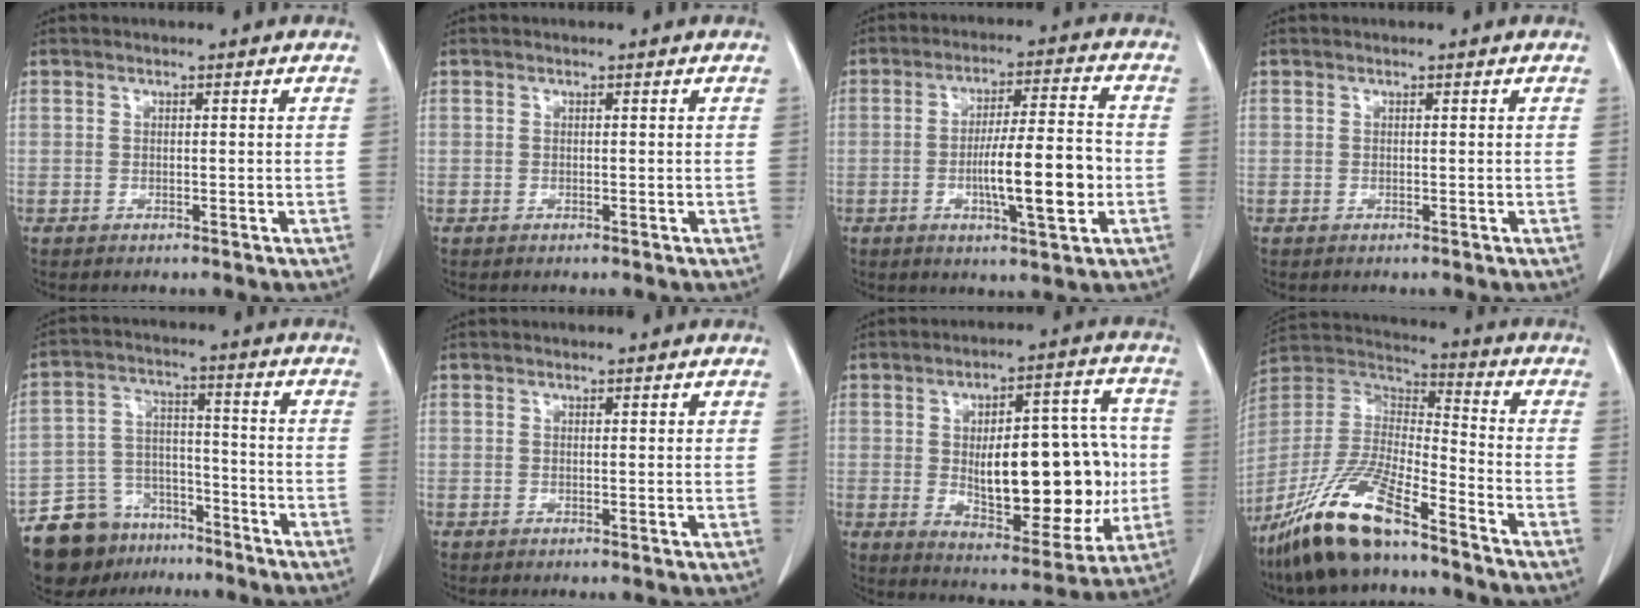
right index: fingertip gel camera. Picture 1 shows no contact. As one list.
[{"total": 0.0}, {"total": 11.3, "force": [-2.5, 1.3, 10.9], "torque": [-0.180, 0.002, -0.041]}, {"total": 0.0}, {"total": 12.2, "force": [-9.5, 7.1, 3.2], "torque": [-0.066, 0.032, -0.157]}, {"total": 0.7, "force": [0.3, 0.1, 0.6], "torque": [-0.012, 0.001, 0.005]}, {"total": 20.0, "force": [-1.1, 7.8, 18.4], "torque": [-0.266, 0.017, -0.001]}, {"total": 17.1, "force": [-12.2, 3.1, 11.6], "torque": [-0.250, -0.017, -0.228]}]